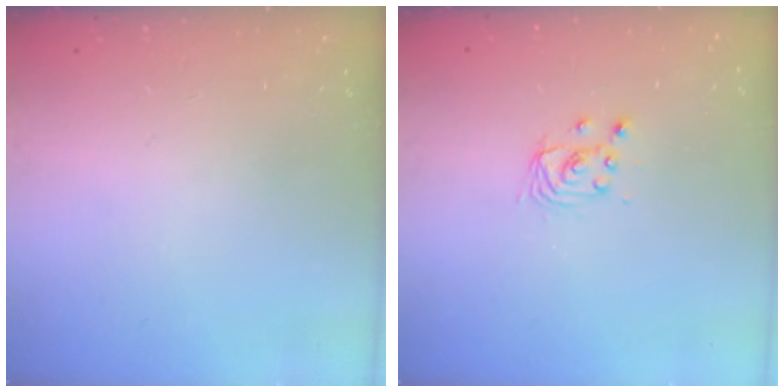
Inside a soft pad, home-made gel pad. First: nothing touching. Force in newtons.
{"total": 2.9, "press": 2.9, "slide": 0.0}